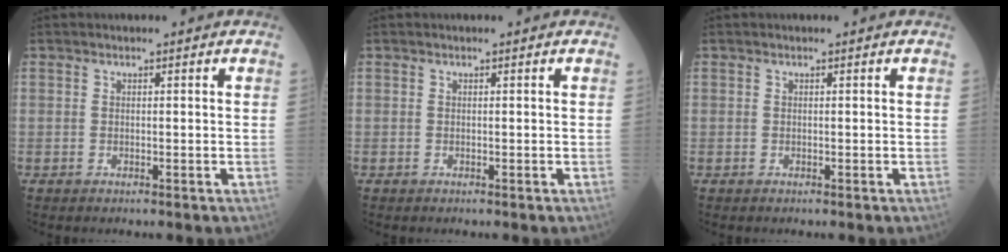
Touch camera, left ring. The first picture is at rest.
{"total": 0.0}
{"total": 0.0}